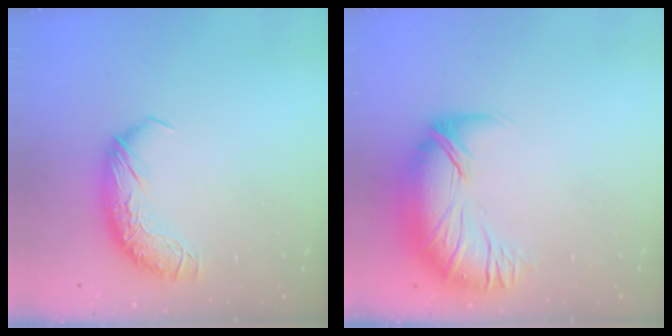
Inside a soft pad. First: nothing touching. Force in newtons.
{"total": 3.5, "press": 1.5, "slide": 3.2}